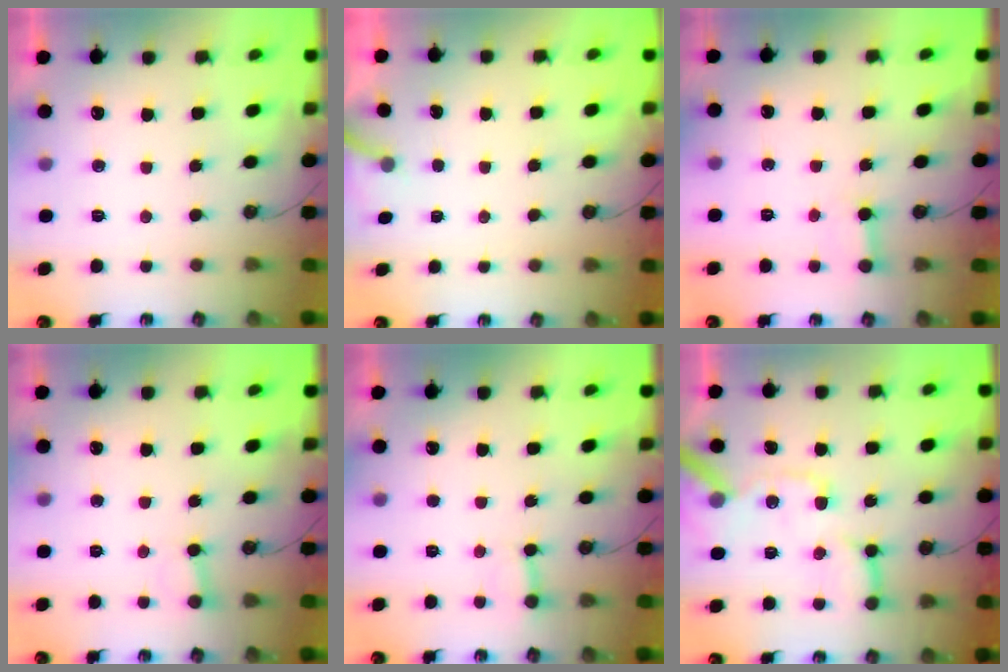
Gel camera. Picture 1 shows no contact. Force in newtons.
{"total": 2.7, "press": 2.7, "slide": 0.2}
{"total": 3.9, "press": 3.9, "slide": 0.5}
{"total": 2.7, "press": 2.7, "slide": 0.1}
{"total": 3.9, "press": 3.9, "slide": 0.5}
{"total": 18.3, "press": 18.1, "slide": 2.3}